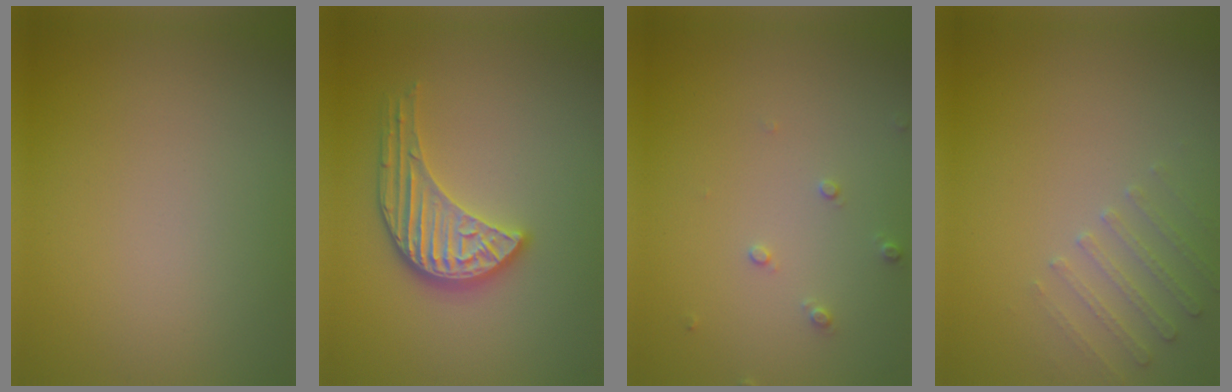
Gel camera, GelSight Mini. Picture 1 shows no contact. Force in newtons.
{"total": 3.9, "press": 3.5, "slide": 1.6}
{"total": 1.1, "press": 1.1, "slide": 0.2}
{"total": 1.9, "press": 1.8, "slide": 0.6}